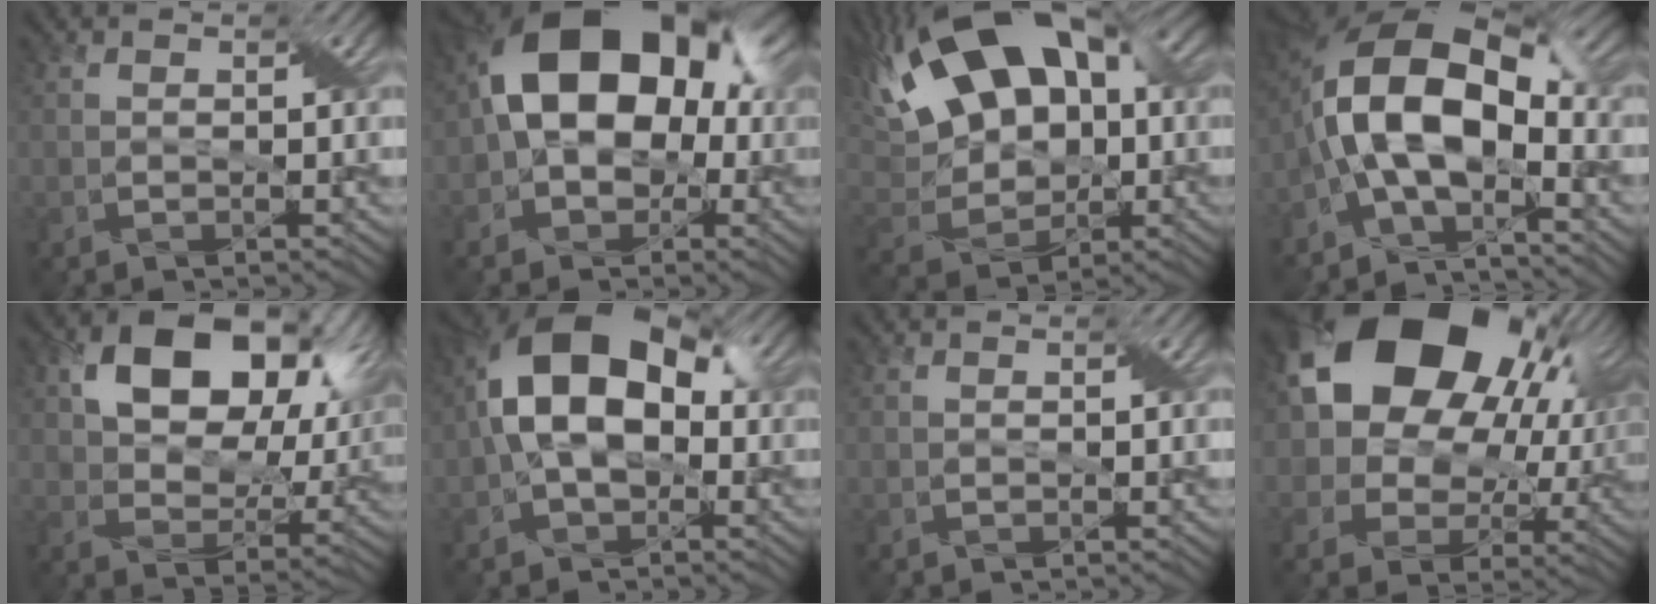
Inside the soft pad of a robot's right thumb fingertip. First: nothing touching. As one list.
[{"total": 16.5, "force": [1.0, 11.3, 12.1], "torque": [-0.175, 0.012, 0.008]}, {"total": 19.7, "force": [6.7, 12.0, 14.1], "torque": [-0.295, 0.054, 0.116]}, {"total": 14.1, "force": [-2.2, 7.1, 12.0], "torque": [-0.215, 0.018, -0.058]}, {"total": 14.7, "force": [6.1, 9.1, 9.8], "torque": [-0.167, 0.001, 0.110]}, {"total": 13.4, "force": [1.1, 8.3, 10.5], "torque": [-0.189, 0.021, 0.006]}, {"total": 0.0}, {"total": 20.8, "force": [7.2, 14.7, 12.8], "torque": [-0.235, 0.020, 0.134]}]